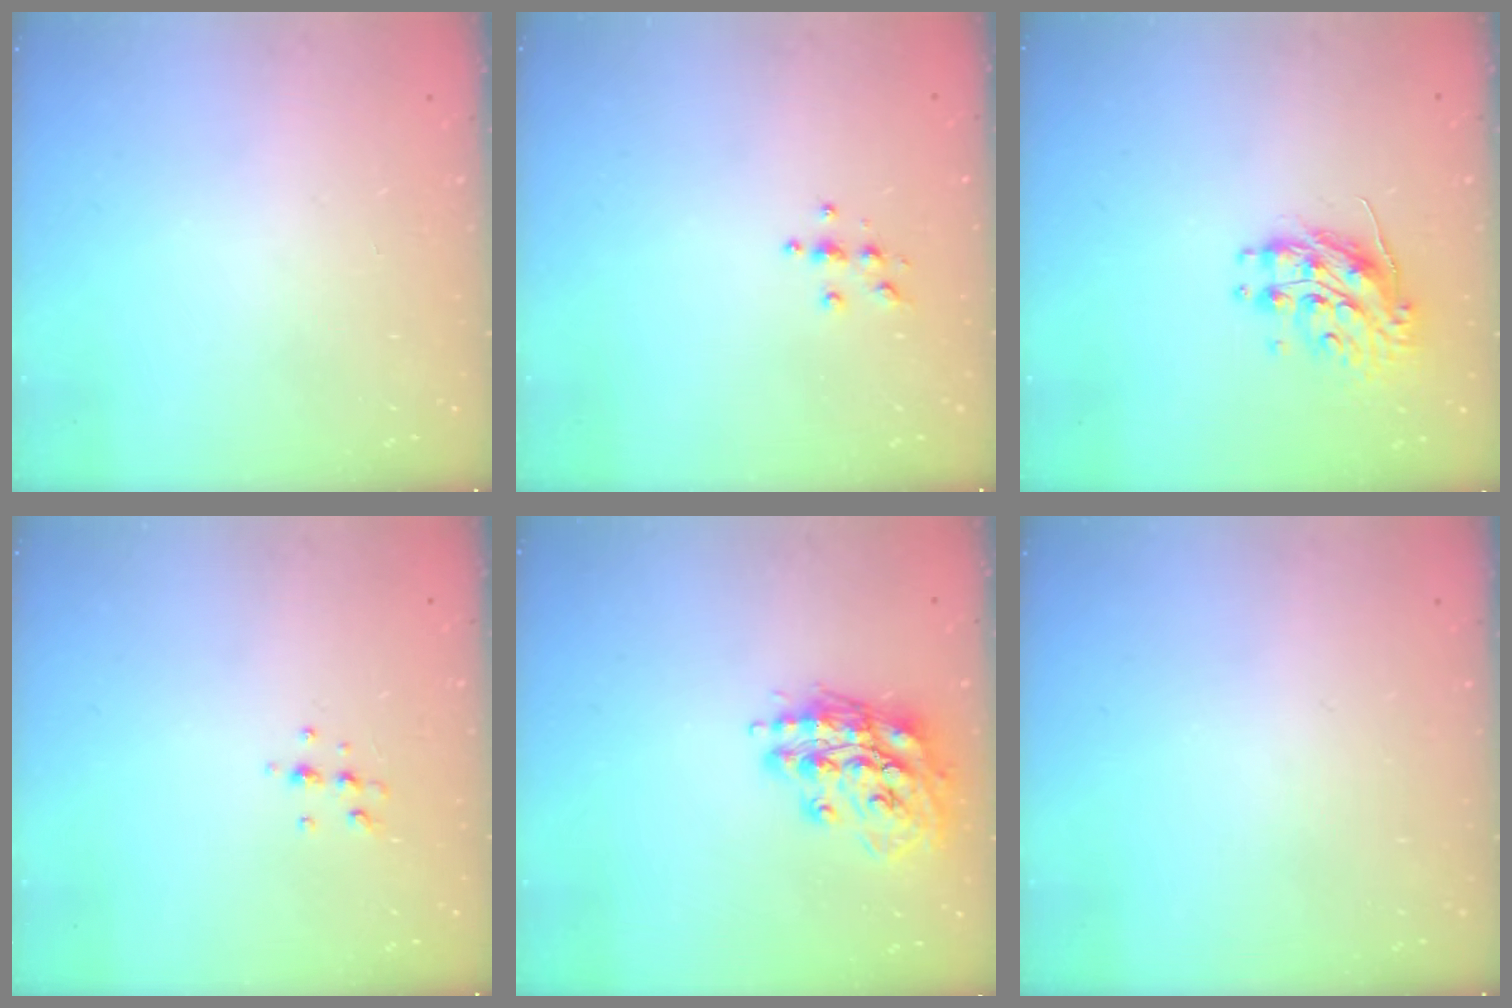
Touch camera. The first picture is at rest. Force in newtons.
{"total": 3.7, "press": 3.7, "slide": 0.4}
{"total": 10.2, "press": 10.2, "slide": 0.8}
{"total": 5.4, "press": 5.3, "slide": 1.1}
{"total": 14.9, "press": 14.9, "slide": 1.6}
{"total": 0.0}